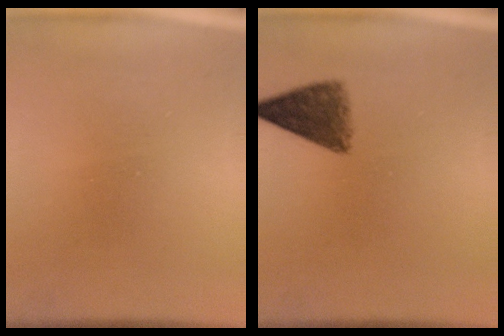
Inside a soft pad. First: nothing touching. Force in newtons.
{"total": 5.8}